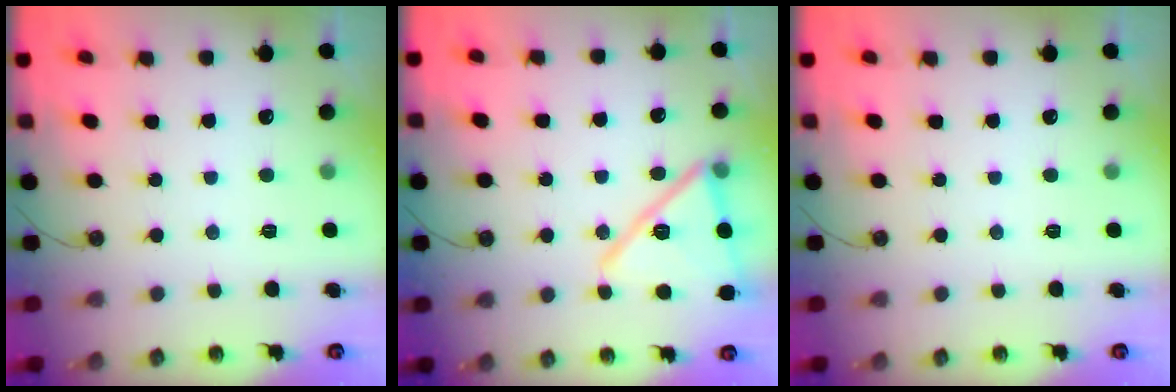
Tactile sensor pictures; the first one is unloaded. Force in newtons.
{"total": 16.4, "press": 14.0, "slide": 8.6}
{"total": 0.0}